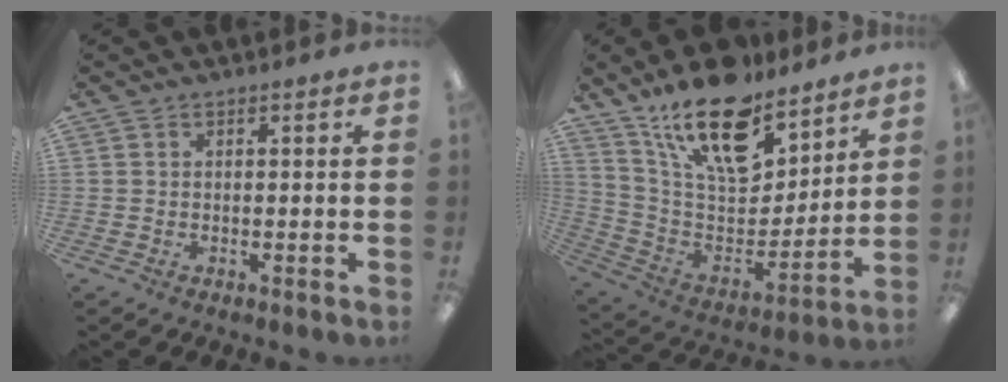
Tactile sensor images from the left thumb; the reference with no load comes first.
{"total": 20.7, "force": [14.5, 9.2, 11.5], "torque": [-0.205, -0.093, 0.258]}